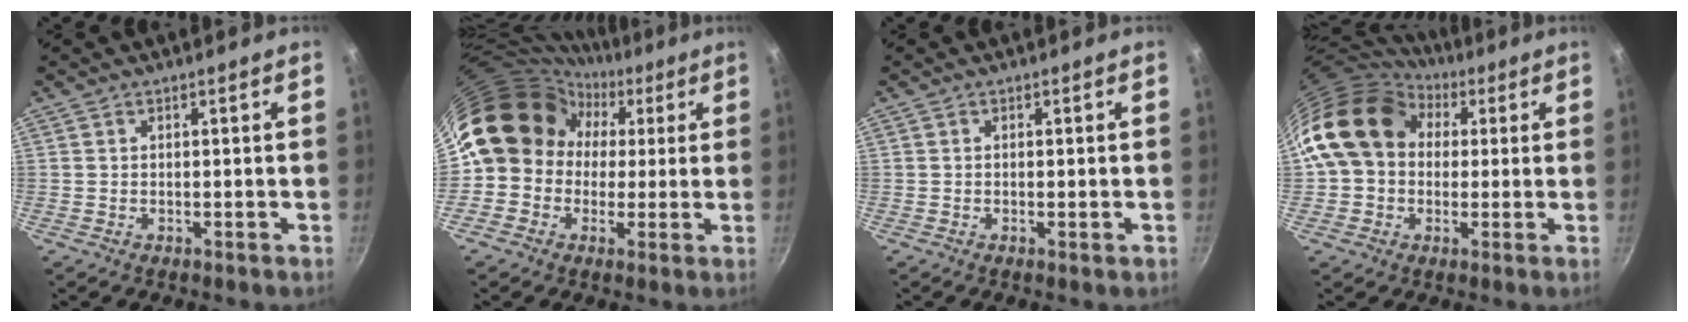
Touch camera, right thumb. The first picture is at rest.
{"total": 14.5, "force": [1.0, 13.1, 6.1], "torque": [-0.055, 0.045, -0.003]}
{"total": 0.7, "force": [-0.2, 0.0, 0.6], "torque": [-0.012, -0.002, -0.005]}
{"total": 16.4, "force": [4.4, 13.0, 9.0], "torque": [-0.137, 0.027, 0.066]}